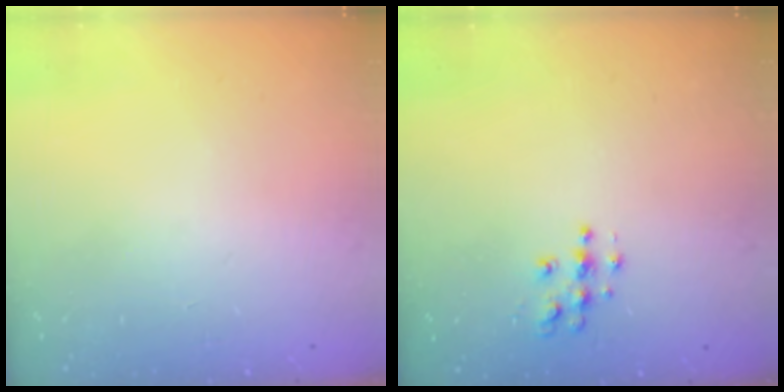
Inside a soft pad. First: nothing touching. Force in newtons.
{"total": 5.8, "press": 5.8, "slide": 0.2}